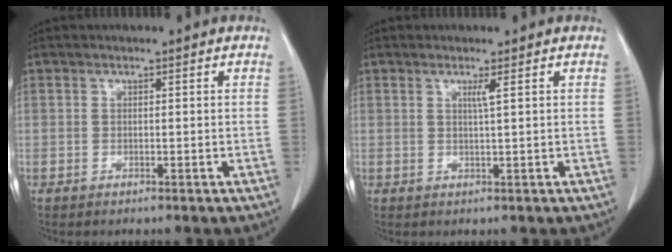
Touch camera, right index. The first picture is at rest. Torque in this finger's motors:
{"motor_torque": [0.21, 0.16, 0.04, 0.02]}